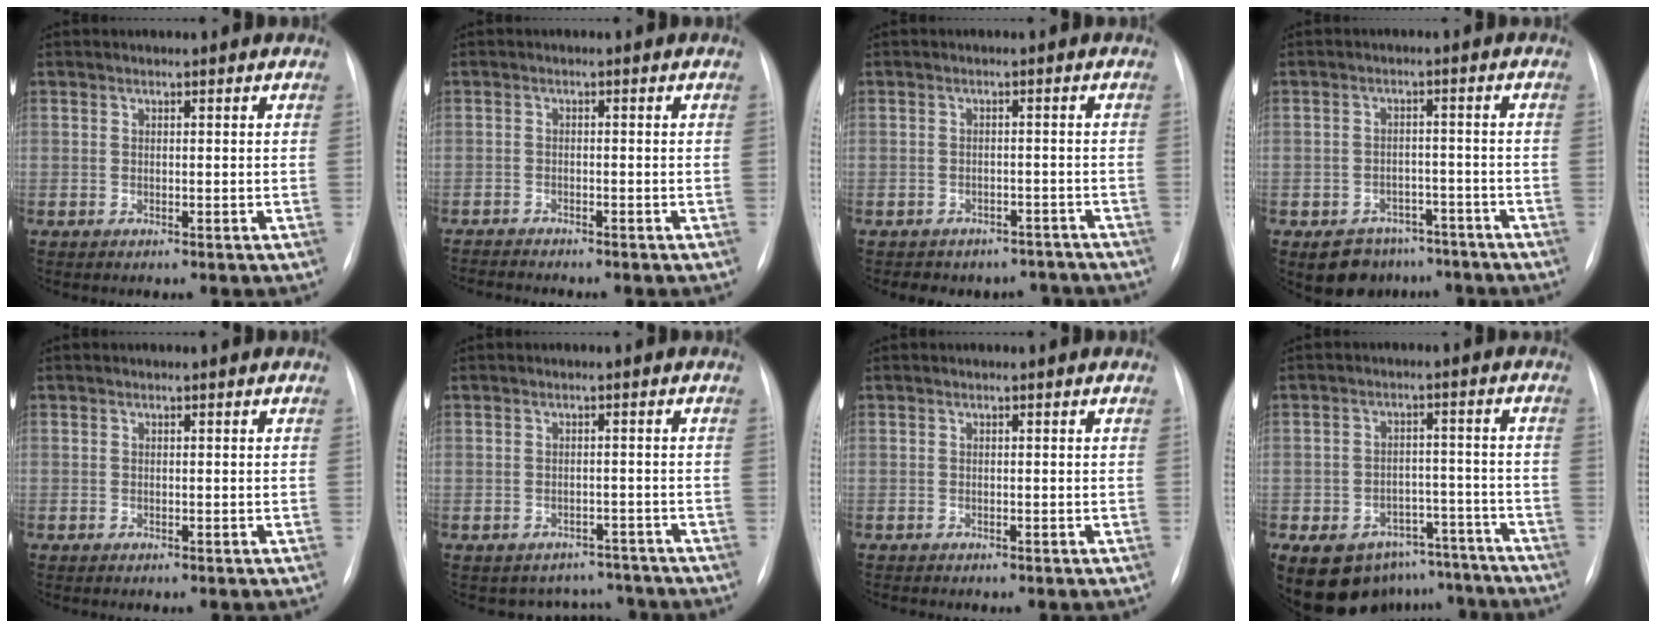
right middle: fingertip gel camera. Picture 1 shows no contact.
{"total": 3.8, "force": [-3.7, 0.1, 0.8], "torque": [-0.010, -0.013, -0.058]}
{"total": 8.1, "force": [-7.0, 4.0, 0.5], "torque": [0.002, 0.022, -0.071]}
{"total": 6.9, "force": [-5.1, 4.5, 1.0], "torque": [-0.003, 0.016, -0.070]}
{"total": 0.0}
{"total": 5.1, "force": [-4.5, 2.3, -0.7], "torque": [0.019, 0.025, -0.051]}
{"total": 0.0}
{"total": 14.6, "force": [-11.0, 8.6, 4.2], "torque": [-0.068, 0.030, -0.141]}